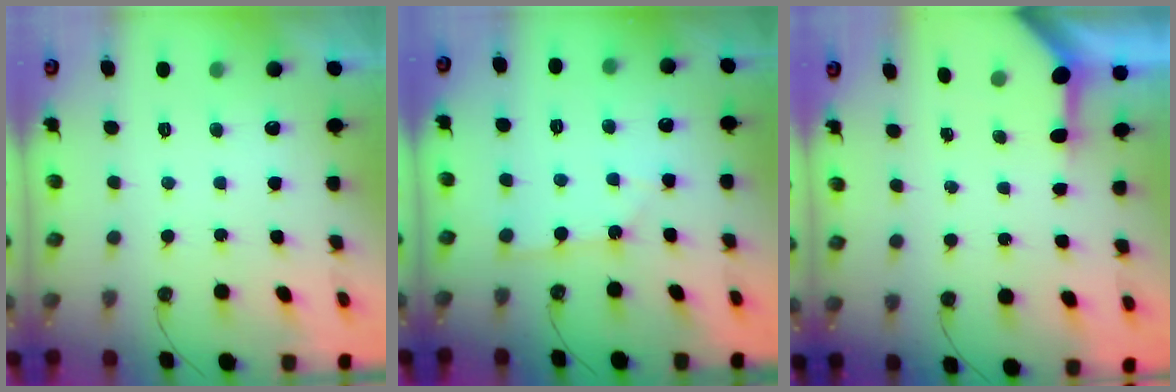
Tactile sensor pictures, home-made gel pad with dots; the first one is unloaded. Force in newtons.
{"total": 2.2, "press": 2.2, "slide": 0.4}
{"total": 3.3, "press": 3.3, "slide": 0.4}